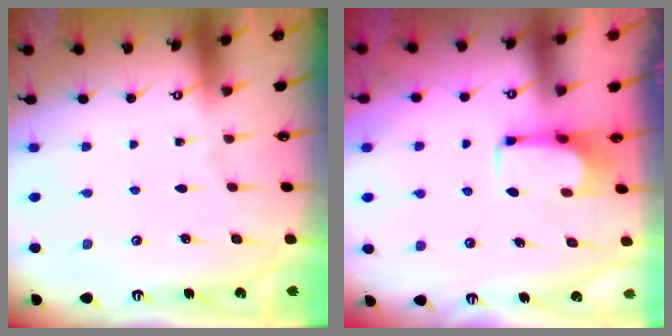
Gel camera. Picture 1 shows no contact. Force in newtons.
{"total": 0.0}